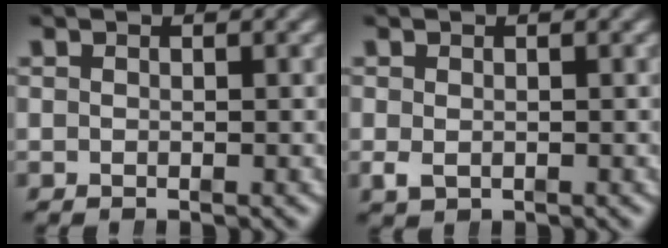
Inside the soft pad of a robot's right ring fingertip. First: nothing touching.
{"total": 1.0, "force": [-0.5, 0.5, 0.7], "torque": [-0.021, -0.013, 0.001]}